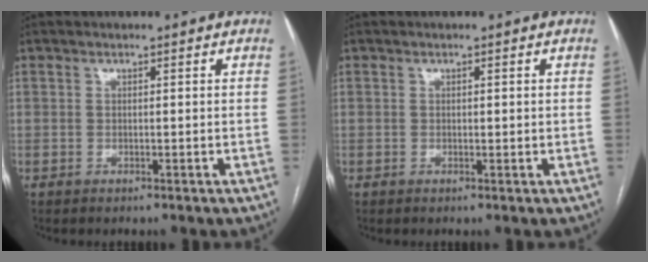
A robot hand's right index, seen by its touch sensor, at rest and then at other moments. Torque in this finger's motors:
{"motor_torque": [-0.19, 0.19, -0.03, -0.01]}